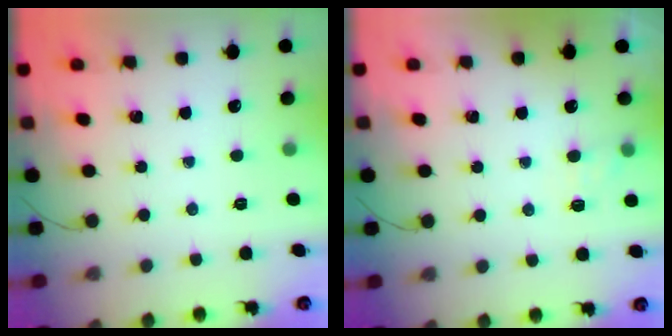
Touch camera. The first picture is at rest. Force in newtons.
{"total": 6.3, "press": 6.1, "slide": 1.5}